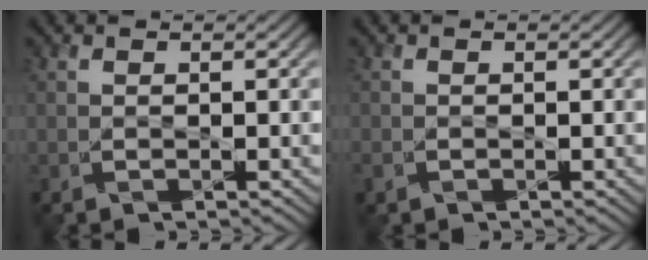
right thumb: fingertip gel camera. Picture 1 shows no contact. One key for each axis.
{"total": 0.7, "fx": -0.2, "fy": 0.6, "fz": 0.2, "tx": -0.007, "ty": -0.004, "tz": -0.004}